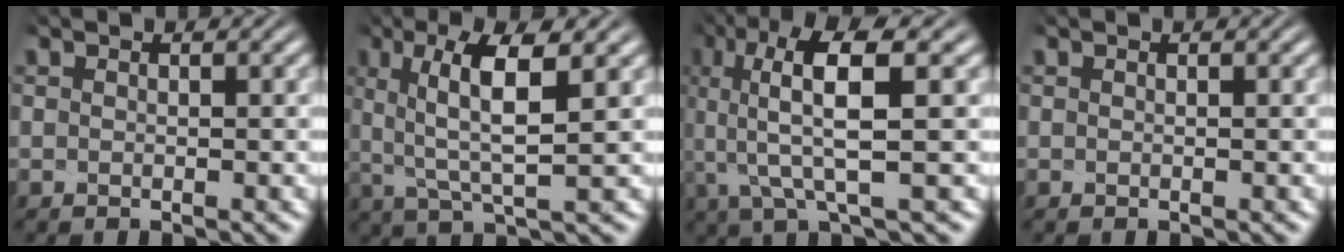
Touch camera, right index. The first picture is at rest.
{"total": 6.2, "force": [0.6, 2.7, 5.6], "torque": [-0.106, -0.004, 0.014]}
{"total": 8.5, "force": [1.8, 3.7, 7.4], "torque": [-0.147, -0.003, 0.024]}
{"total": 0.0}